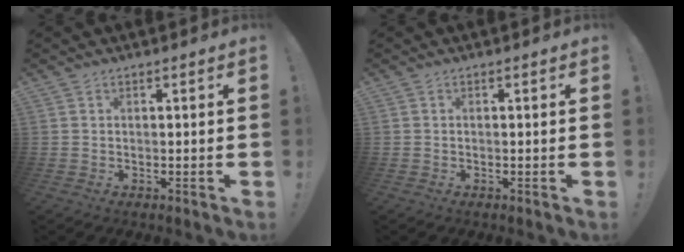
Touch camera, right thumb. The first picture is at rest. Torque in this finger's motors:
{"motor_torque": [-0.07, -0.30, -0.06, 0.17, 0.00]}